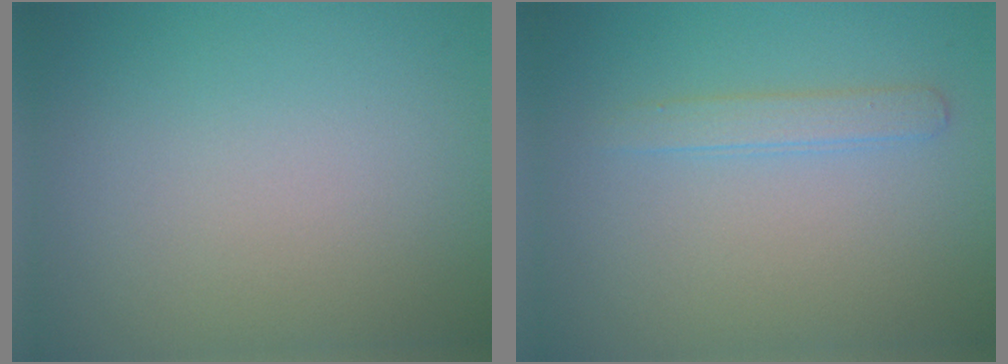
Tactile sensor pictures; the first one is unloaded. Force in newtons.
{"total": 1.6, "press": 1.6, "slide": 0.1}